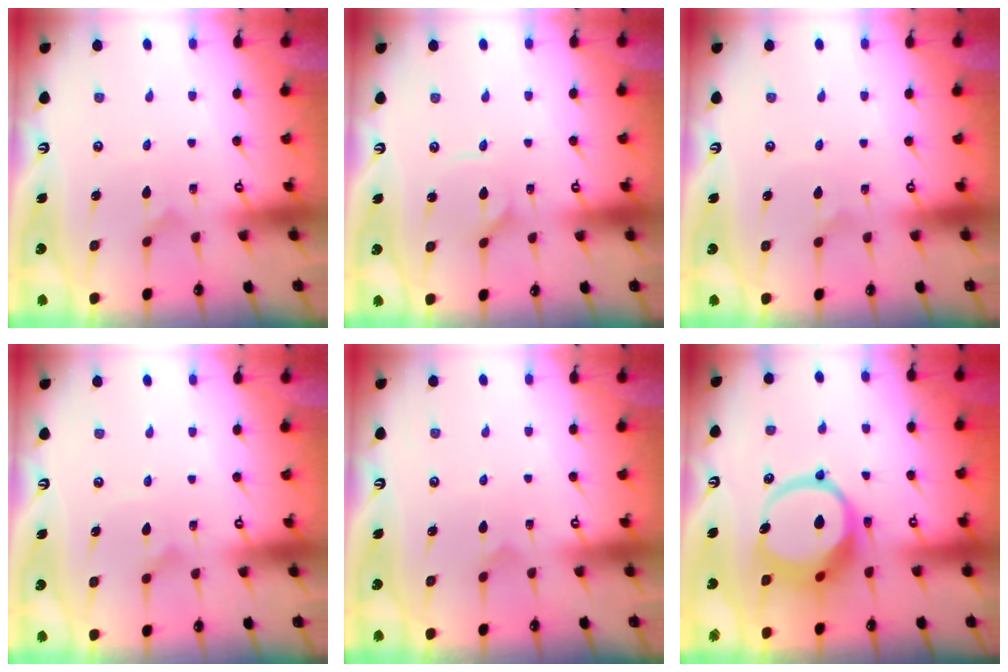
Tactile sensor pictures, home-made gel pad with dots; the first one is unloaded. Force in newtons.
{"total": 1.3, "press": 1.2, "slide": 0.1}
{"total": 2.0, "press": 2.0, "slide": 0.1}
{"total": 2.3, "press": 2.3, "slide": 0.1}
{"total": 2.7, "press": 2.7, "slide": 0.2}
{"total": 13.9, "press": 13.8, "slide": 1.9}